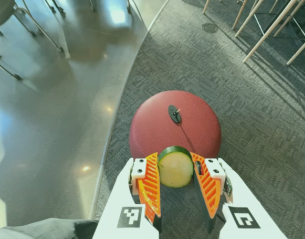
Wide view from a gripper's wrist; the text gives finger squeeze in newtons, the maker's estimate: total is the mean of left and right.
{"total": 11.2, "left": 11.2, "right": 11.3}